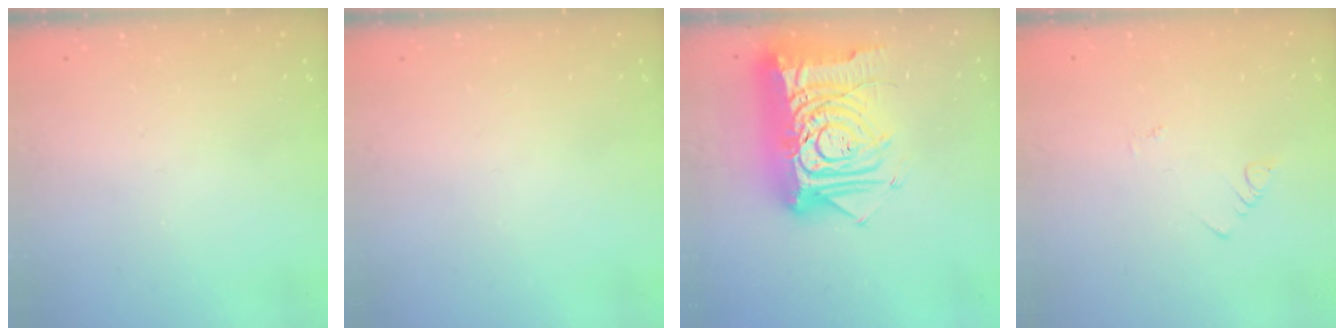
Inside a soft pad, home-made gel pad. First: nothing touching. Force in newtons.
{"total": 0.0}
{"total": 24.5, "press": 24.3, "slide": 2.7}
{"total": 1.1, "press": 1.1, "slide": 0.3}